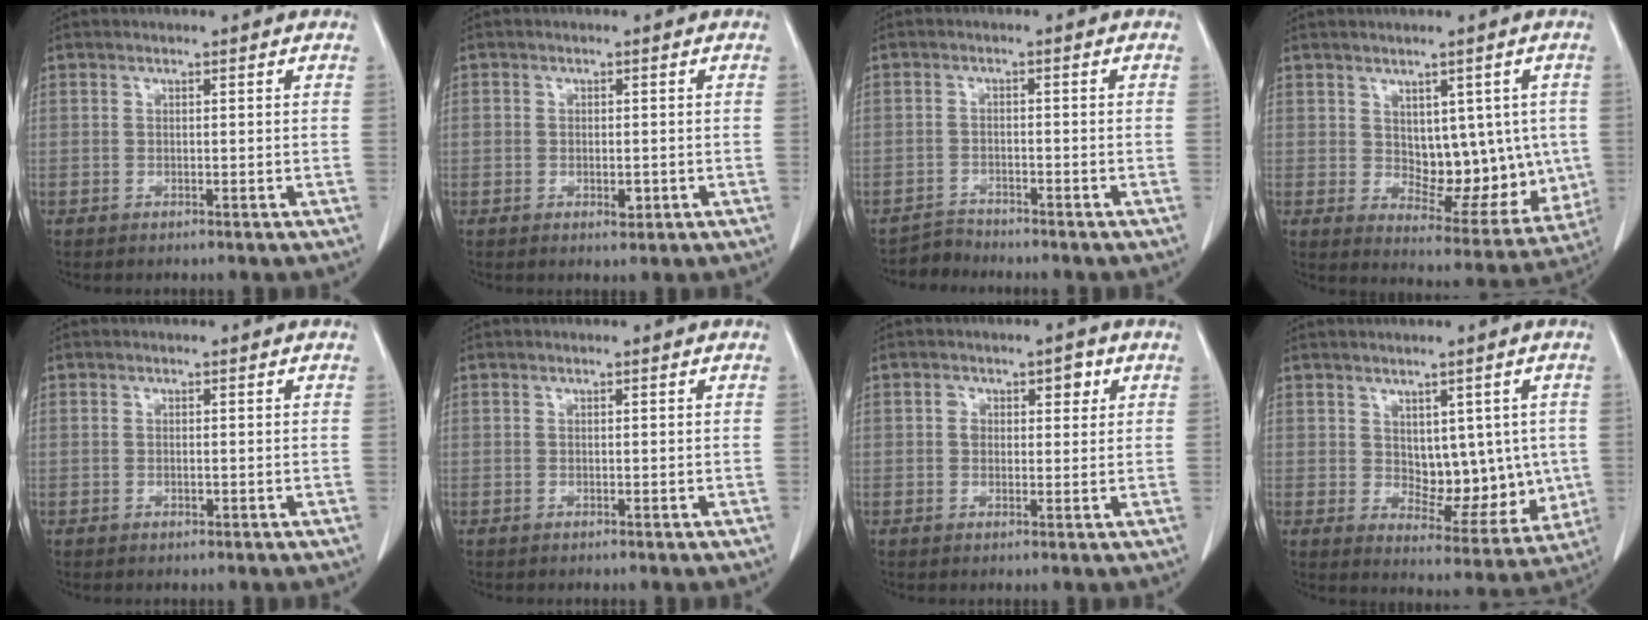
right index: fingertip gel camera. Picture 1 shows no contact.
{"total": 2.5, "force": [-0.5, 1.6, 1.9], "torque": [-0.024, 0.000, -0.004]}
{"total": 2.4, "force": [-2.2, 0.2, -0.9], "torque": [0.023, -0.008, -0.041]}
{"total": 11.9, "force": [1.2, 6.6, 9.9], "torque": [-0.115, 0.001, 0.039]}
{"total": 0.6, "force": [-0.1, 0.3, 0.5], "torque": [-0.013, -0.002, -0.001]}
{"total": 0.0}
{"total": 3.6, "force": [1.2, 2.4, 2.4], "torque": [-0.034, 0.013, 0.018]}
{"total": 9.9, "force": [1.0, 5.8, 8.0], "torque": [-0.090, 0.000, 0.033]}